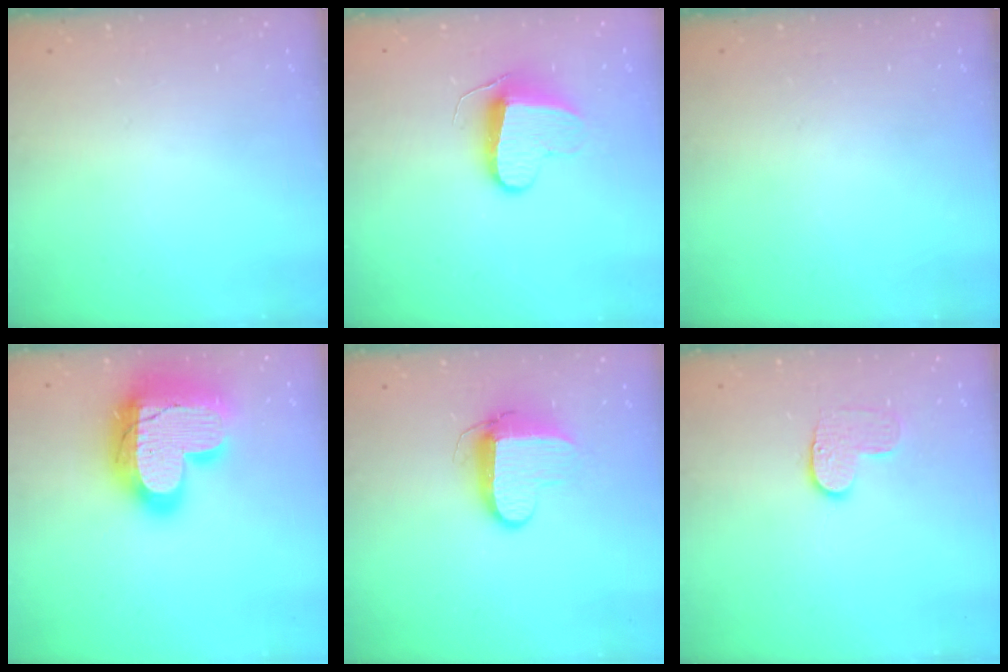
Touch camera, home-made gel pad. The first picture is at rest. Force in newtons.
{"total": 11.2, "press": 11.1, "slide": 0.8}
{"total": 0.0}
{"total": 27.3, "press": 27.2, "slide": 2.0}
{"total": 8.9, "press": 8.9, "slide": 0.9}
{"total": 6.4, "press": 6.4, "slide": 0.4}